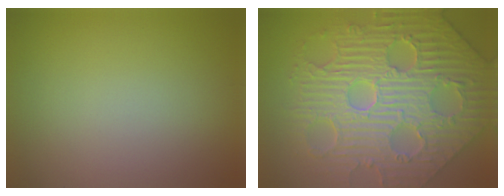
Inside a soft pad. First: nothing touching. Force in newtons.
{"total": 11.5, "press": 8.1, "slide": 8.1}